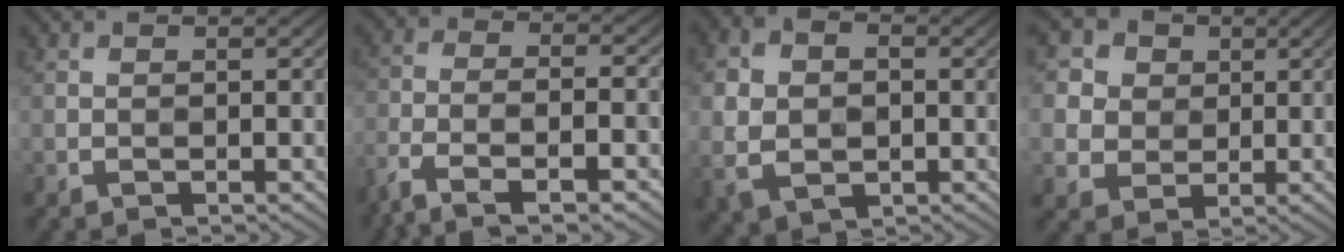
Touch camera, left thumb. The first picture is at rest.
{"total": 10.0, "force": [-6.7, 3.1, 6.7], "torque": [-0.137, -0.010, -0.129]}
{"total": 7.1, "force": [-0.5, 5.4, 4.7], "torque": [-0.110, -0.007, -0.012]}
{"total": 8.0, "force": [3.1, 6.8, 2.7], "torque": [-0.110, 0.014, 0.057]}